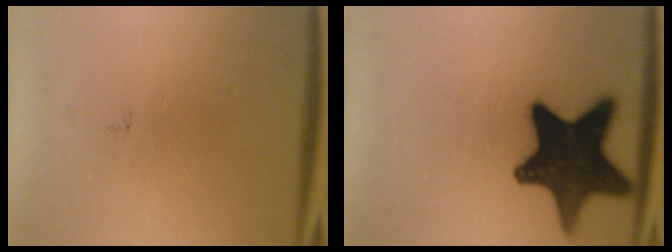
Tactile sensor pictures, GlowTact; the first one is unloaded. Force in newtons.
{"total": 18.1}